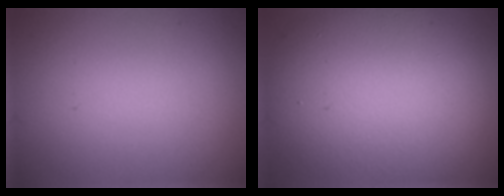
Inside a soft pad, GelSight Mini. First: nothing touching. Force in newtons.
{"total": 11.9, "press": 11.9, "slide": 1.1}